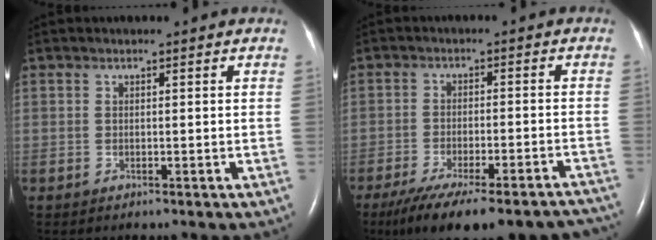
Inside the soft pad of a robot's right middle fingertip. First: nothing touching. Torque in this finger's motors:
{"motor_torque": [1.10, -1.04, 0.22, 0.12]}